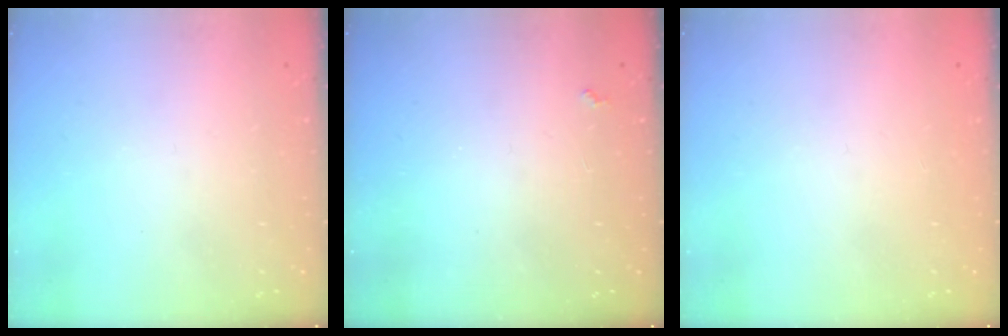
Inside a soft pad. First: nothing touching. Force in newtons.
{"total": 1.9, "press": 1.9, "slide": 0.3}
{"total": 1.1, "press": 1.0, "slide": 0.1}